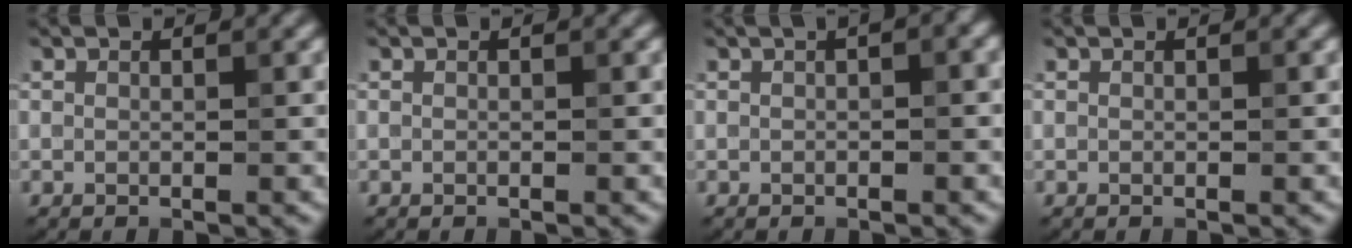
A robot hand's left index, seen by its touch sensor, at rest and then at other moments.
{"total": 0.0}
{"total": 2.6, "force": [0.7, 0.8, 2.4], "torque": [-0.025, 0.011, 0.001]}
{"total": 0.0}